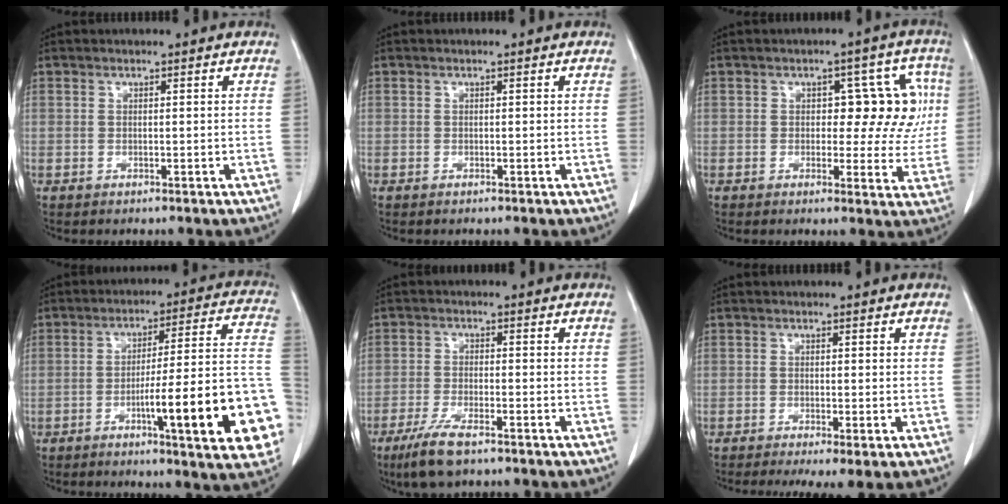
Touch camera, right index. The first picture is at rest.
{"total": 0.0}
{"total": 9.1, "force": [1.2, 4.8, 7.6], "torque": [-0.070, 0.032, 0.014]}
{"total": 19.7, "force": [-6.6, 1.6, 18.5], "torque": [-0.175, 0.017, -0.087]}
{"total": 6.6, "force": [-4.6, 1.1, 4.5], "torque": [-0.096, -0.016, -0.081]}
{"total": 4.8, "force": [-2.9, 0.9, 3.7], "torque": [-0.058, -0.016, -0.049]}